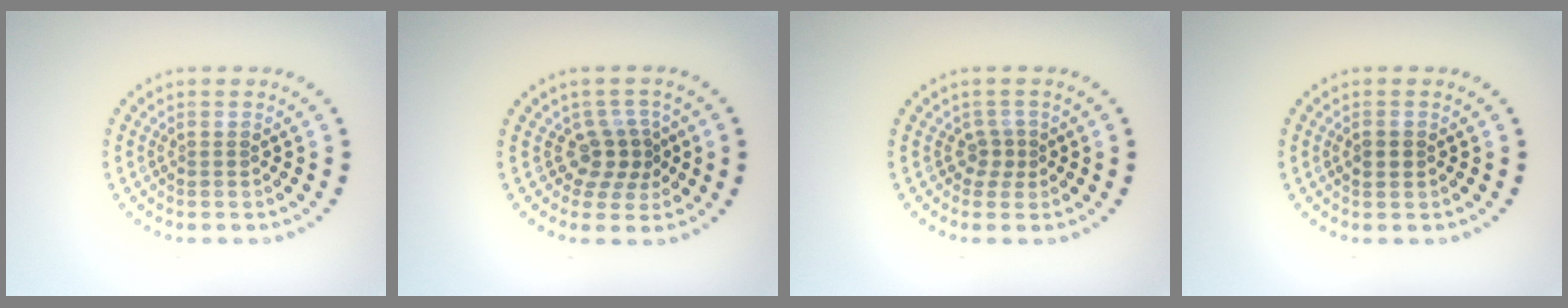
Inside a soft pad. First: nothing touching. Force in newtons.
{"total": 2.9, "press": 2.1, "slide": 1.9}
{"total": 1.4, "press": 1.0, "slide": 0.9}
{"total": 1.2, "press": 1.2, "slide": 0.2}